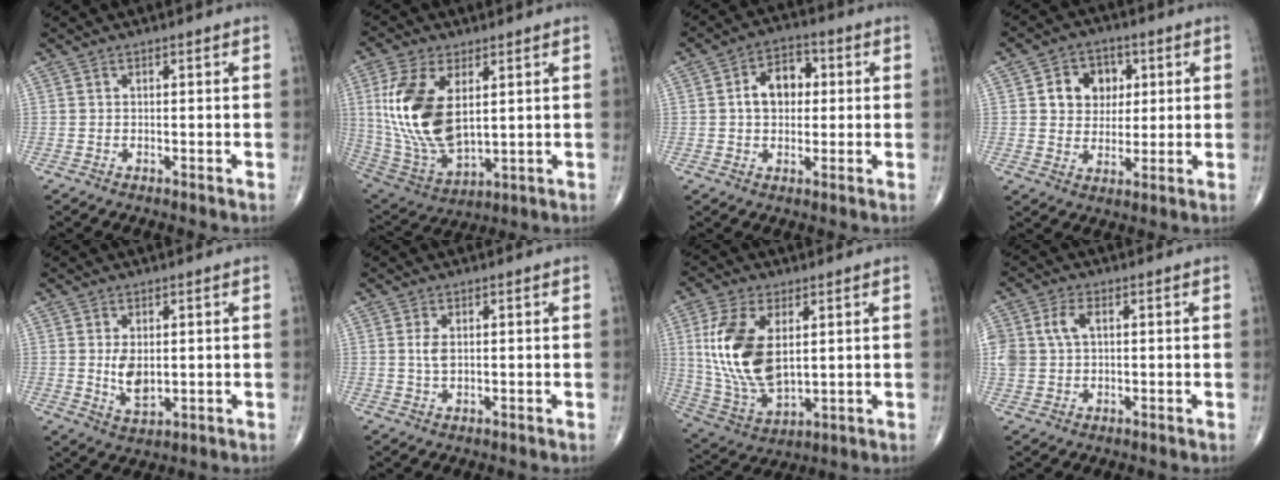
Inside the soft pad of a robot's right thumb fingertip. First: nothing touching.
{"total": 18.0, "force": [3.6, 9.5, 14.8], "torque": [-0.298, -0.023, 0.082]}
{"total": 8.2, "force": [0.9, 5.8, 5.7], "torque": [-0.069, 0.019, 0.008]}
{"total": 8.7, "force": [2.3, 7.2, 4.4], "torque": [-0.023, -0.003, 0.036]}
{"total": 5.2, "force": [0.4, 3.0, 4.3], "torque": [-0.065, -0.014, 0.016]}
{"total": 2.3, "force": [0.5, 1.2, 1.9], "torque": [-0.039, -0.002, 0.010]}
{"total": 16.7, "force": [3.2, 9.0, 13.7], "torque": [-0.271, -0.019, 0.073]}
{"total": 7.5, "force": [1.6, 5.0, 5.3], "torque": [-0.129, 0.010, 0.035]}